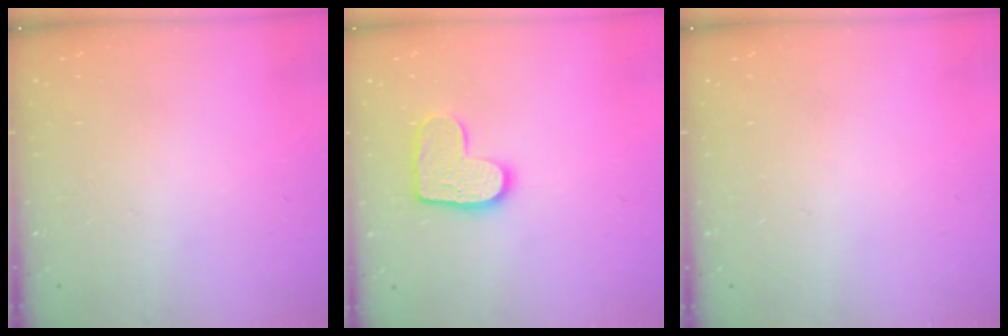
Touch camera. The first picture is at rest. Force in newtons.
{"total": 10.7, "press": 10.7, "slide": 0.5}
{"total": 0.0}